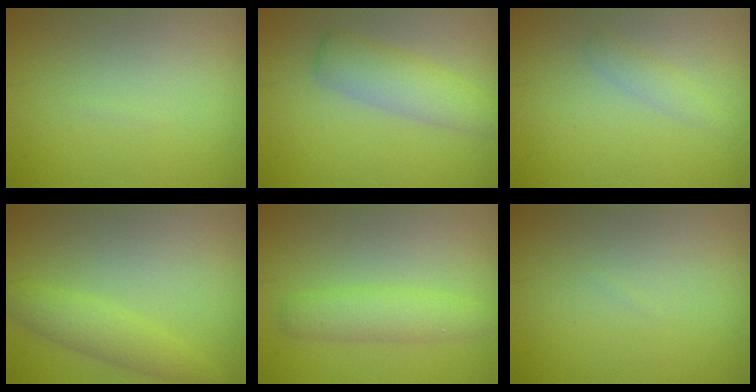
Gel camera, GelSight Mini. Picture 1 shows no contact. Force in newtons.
{"total": 3.7, "press": 3.7, "slide": 0.1}
{"total": 1.3, "press": 1.3, "slide": 0.1}
{"total": 2.7, "press": 2.7, "slide": 0.1}
{"total": 2.9, "press": 2.9, "slide": 0.1}
{"total": 0.0}